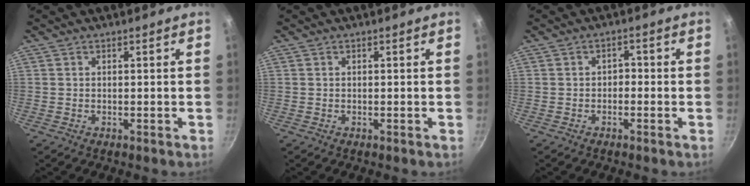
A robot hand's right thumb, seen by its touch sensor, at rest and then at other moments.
{"total": 0.0}
{"total": 2.0, "force": [-0.7, 1.5, 1.2], "torque": [-0.006, 0.013, -0.012]}